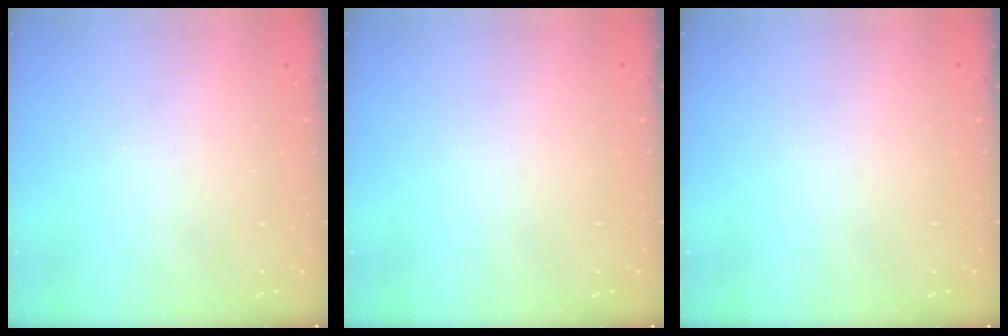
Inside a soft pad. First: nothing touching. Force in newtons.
{"total": 0.0}
{"total": 0.0}